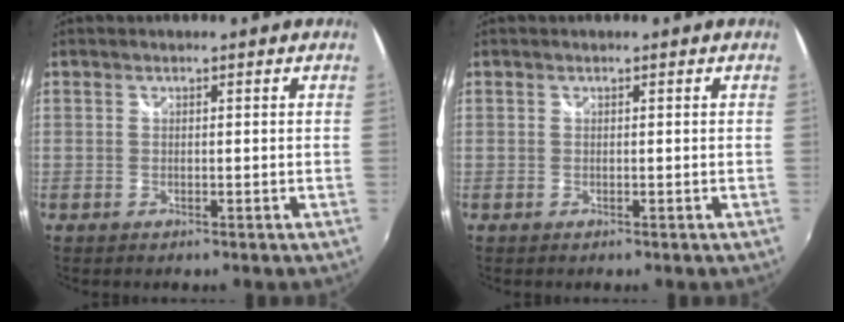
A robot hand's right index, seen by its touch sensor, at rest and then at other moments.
{"total": 0.0}